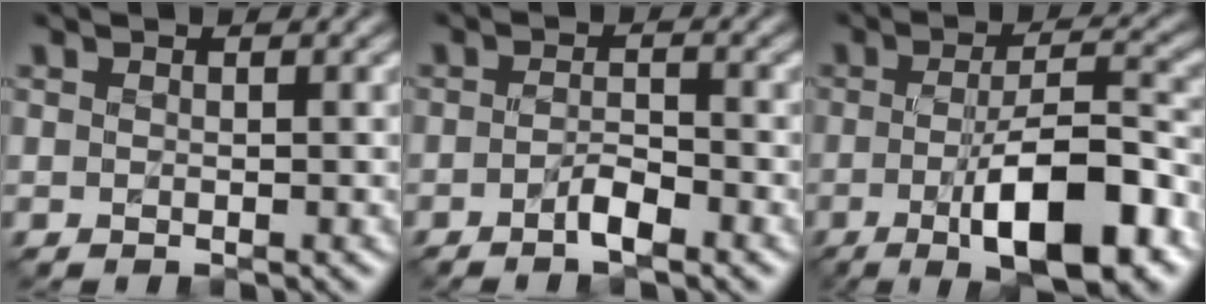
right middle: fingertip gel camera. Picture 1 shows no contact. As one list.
[{"total": 1.9, "force": [-1.2, 0.4, 1.5], "torque": [-0.030, 0.007, -0.024]}, {"total": 9.6, "force": [-3.4, 2.5, 8.6], "torque": [-0.135, 0.008, -0.058]}]